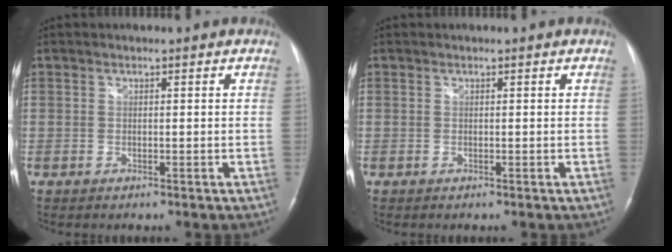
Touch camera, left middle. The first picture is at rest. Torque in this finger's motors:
{"motor_torque": [0.00, 0.00, 0.00, 0.00]}